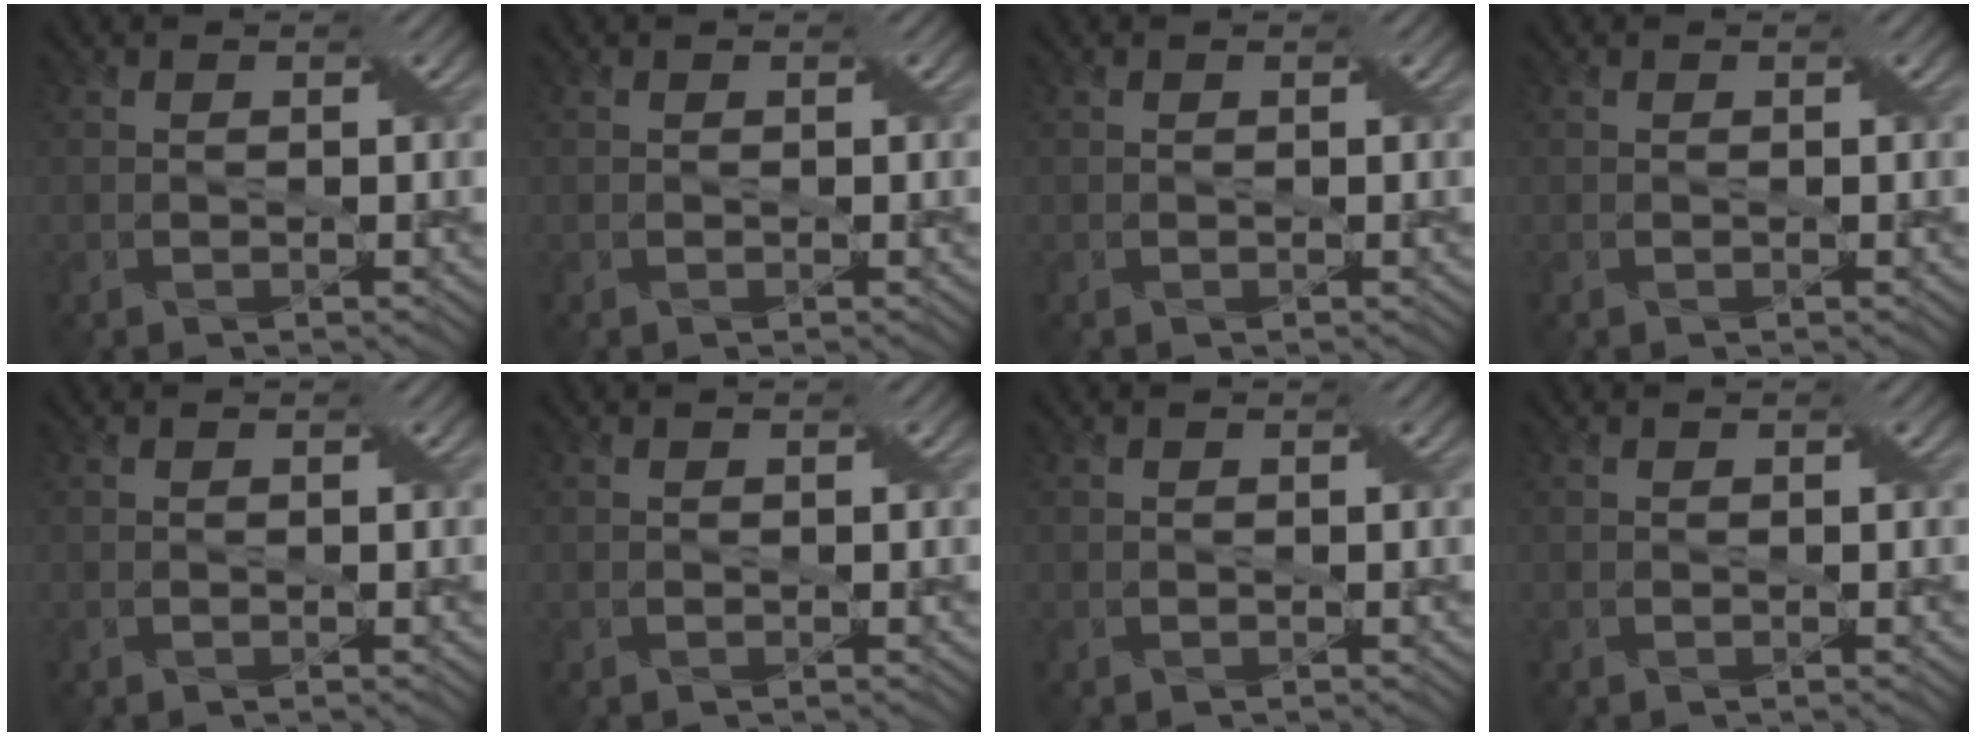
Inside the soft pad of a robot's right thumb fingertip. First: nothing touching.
{"total": 0.0}
{"total": 0.0}
{"total": 0.0}
{"total": 0.0}
{"total": 0.0}
{"total": 0.0}
{"total": 0.0}